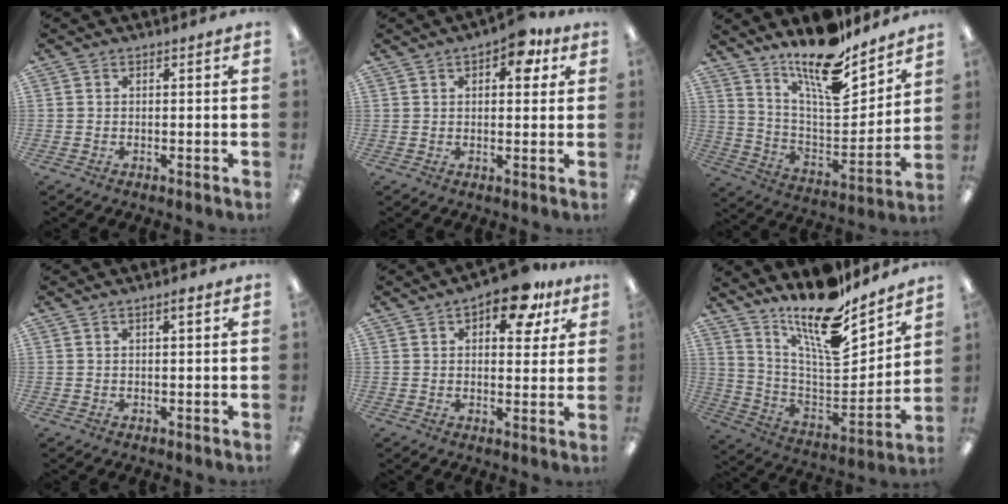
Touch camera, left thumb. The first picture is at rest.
{"total": 8.2, "force": [3.7, 4.2, 6.0], "torque": [-0.073, -0.007, 0.059]}
{"total": 16.9, "force": [13.9, 4.5, 8.6], "torque": [-0.153, -0.111, 0.240]}
{"total": 1.8, "force": [1.1, 0.3, 1.4], "torque": [-0.022, -0.002, 0.017]}
{"total": 12.1, "force": [7.0, 5.6, 8.1], "torque": [-0.097, -0.026, 0.114]}
{"total": 18.5, "force": [14.7, 4.9, 10.0], "torque": [-0.187, -0.122, 0.254]}